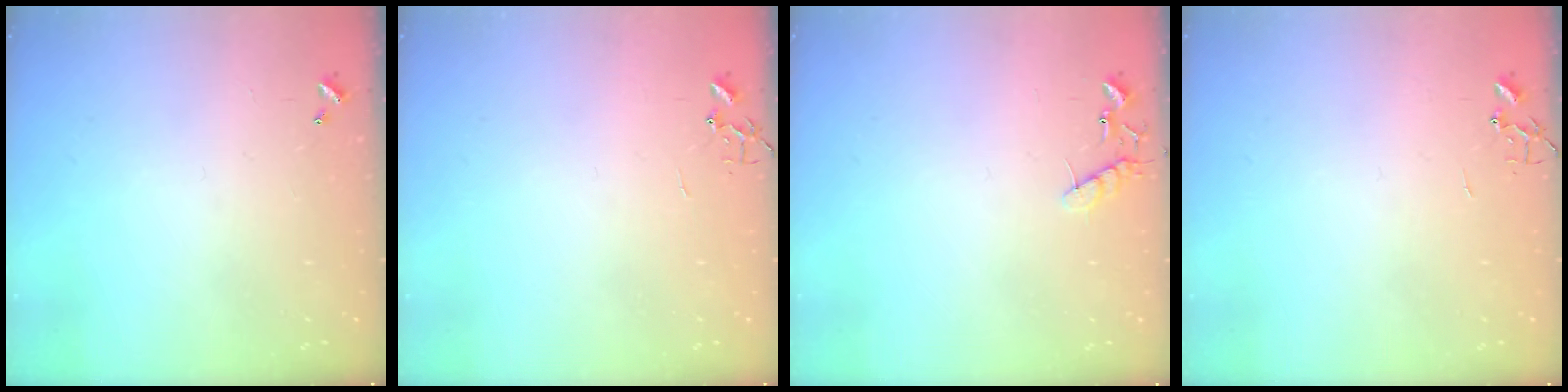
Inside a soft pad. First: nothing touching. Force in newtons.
{"total": 0.0}
{"total": 8.5, "press": 8.5, "slide": 0.6}
{"total": 0.0}